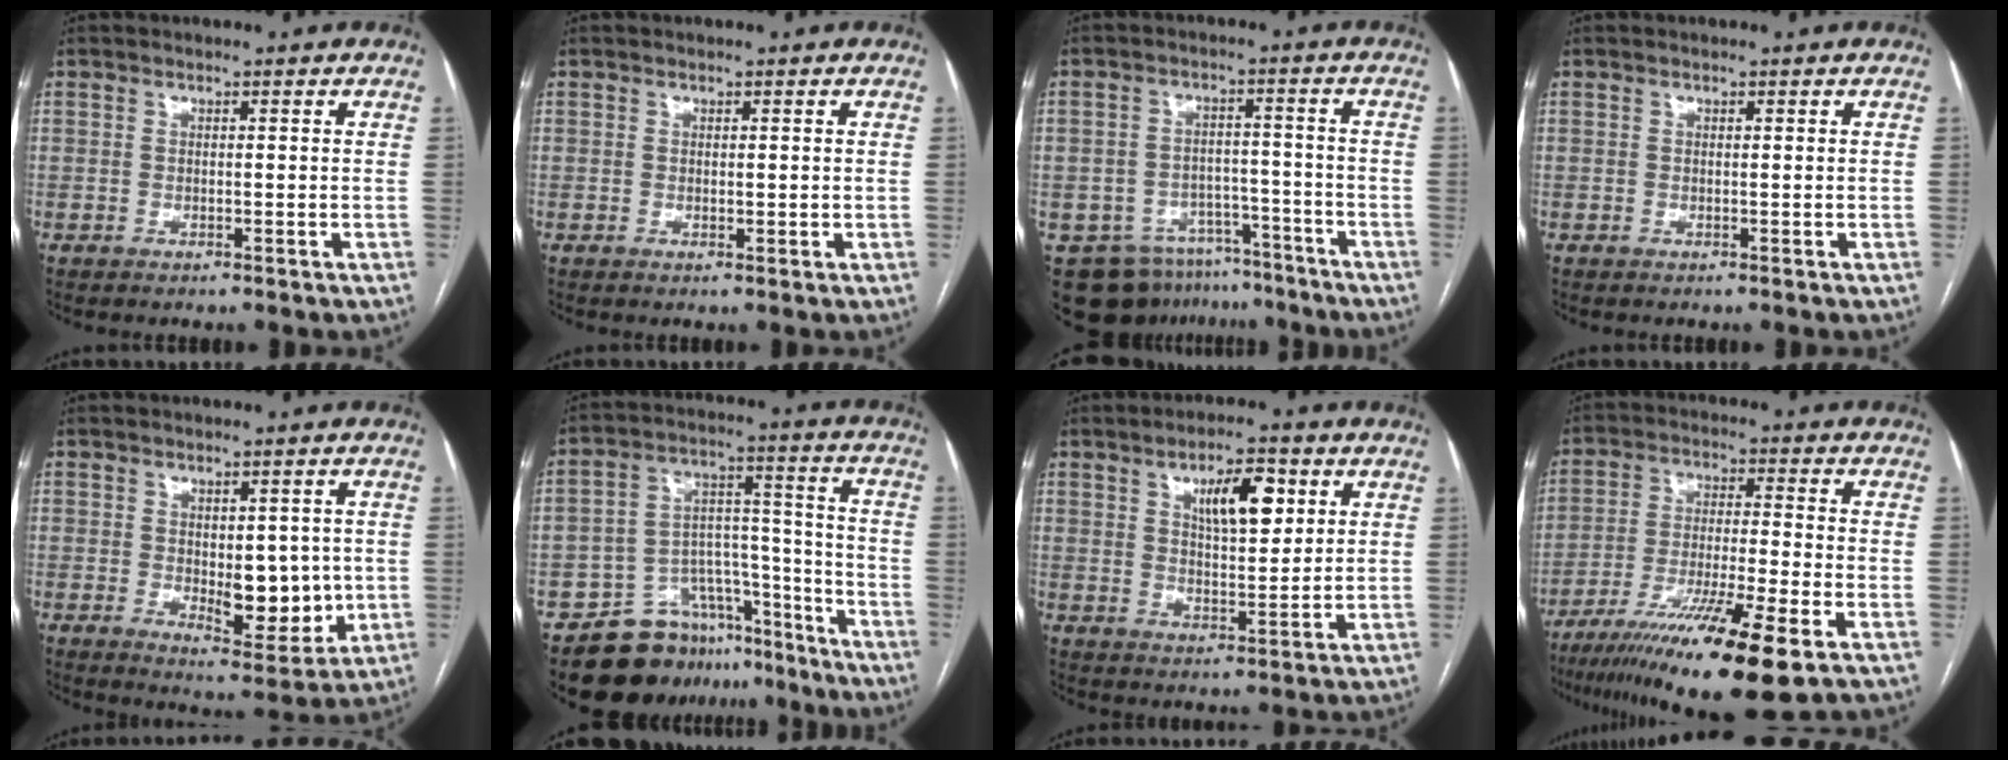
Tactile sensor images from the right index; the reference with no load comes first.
{"total": 0.9, "force": [0.2, 0.5, 0.7], "torque": [-0.009, -0.003, 0.004]}
{"total": 12.1, "force": [-9.5, 7.2, 2.1], "torque": [-0.031, 0.028, -0.130]}
{"total": 0.0}
{"total": 8.6, "force": [-0.4, 3.9, 7.6], "torque": [-0.099, -0.008, 0.011]}
{"total": 14.2, "force": [-11.9, 7.4, 2.5], "torque": [-0.025, 0.065, -0.184]}
{"total": 8.3, "force": [3.4, 2.8, 7.0], "torque": [-0.116, 0.007, 0.059]}
{"total": 16.5, "force": [-10.3, 0.3, 12.9], "torque": [-0.211, -0.041, -0.177]}